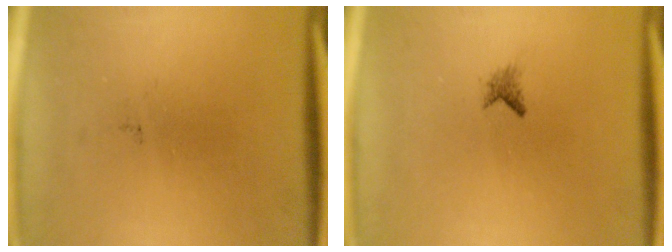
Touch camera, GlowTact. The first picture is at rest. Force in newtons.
{"total": 0.9}